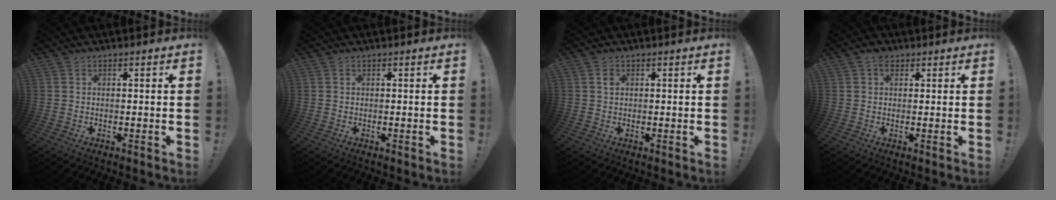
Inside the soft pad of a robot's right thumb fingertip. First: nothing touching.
{"total": 0.0}
{"total": 1.2, "force": [0.3, 0.9, 0.7], "torque": [-0.008, 0.000, 0.005]}
{"total": 2.8, "force": [1.4, 1.9, 1.5], "torque": [-0.014, -0.004, 0.023]}